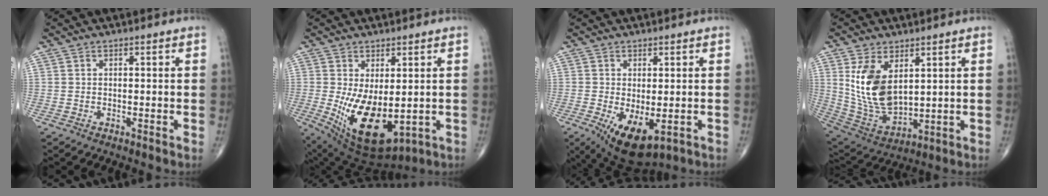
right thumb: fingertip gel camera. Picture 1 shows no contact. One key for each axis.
{"total": 13.9, "fx": -1.4, "fy": 7.0, "fz": 11.9, "tx": -0.199, "ty": -0.024, "tz": 0.005}
{"total": 9.1, "fx": -2.9, "fy": 4.3, "fz": 7.4, "tx": -0.112, "ty": -0.017, "tz": -0.032}
{"total": 13.9, "fx": 4.0, "fy": 7.8, "fz": 10.8, "tx": -0.192, "ty": -0.023, "tz": 0.099}